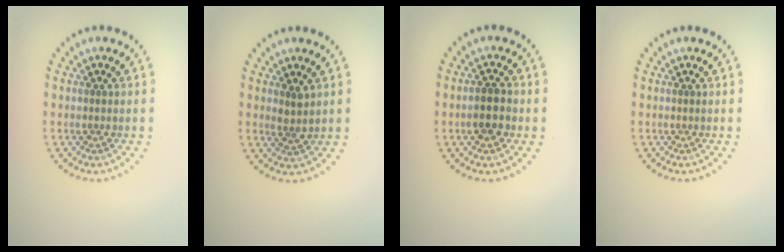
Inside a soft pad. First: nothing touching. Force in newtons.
{"total": 1.5, "press": 1.2, "slide": 0.8}
{"total": 2.5, "press": 2.5, "slide": 0.6}
{"total": 0.0}